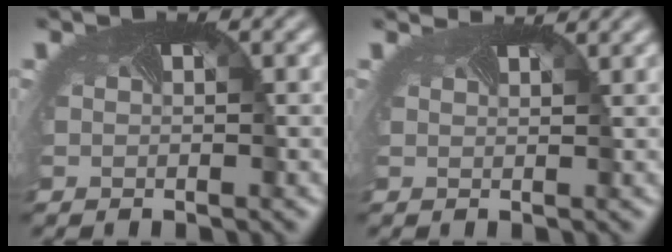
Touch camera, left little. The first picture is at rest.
{"total": 1.4, "force": [1.3, -0.2, 0.0], "torque": [-0.002, 0.000, 0.019]}